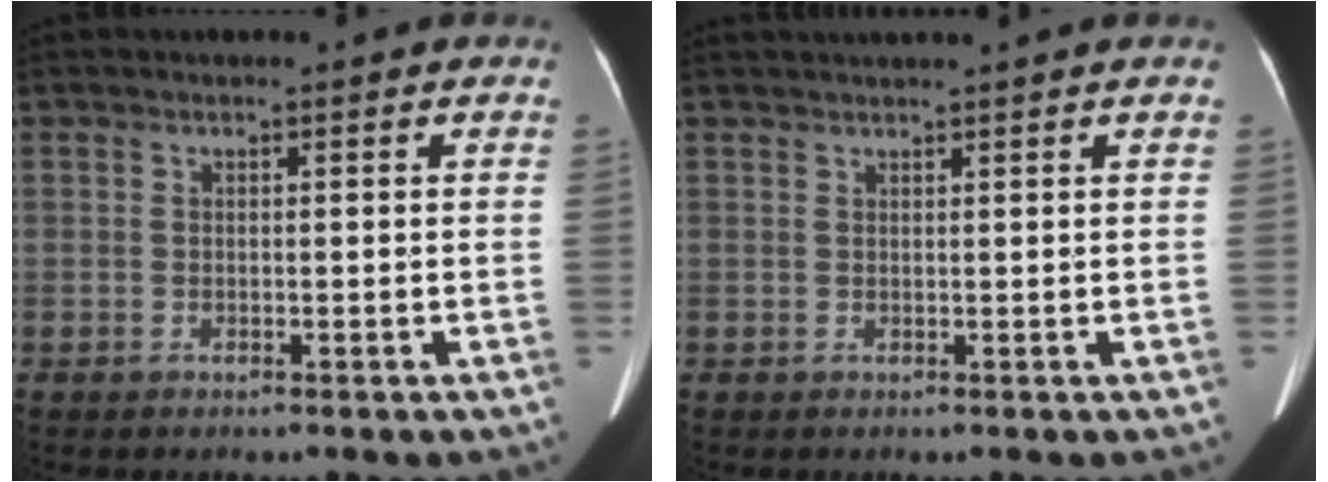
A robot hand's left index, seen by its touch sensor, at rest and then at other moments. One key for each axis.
{"total": 3.8, "fx": 3.4, "fy": -0.8, "fz": 1.5, "tx": -0.015, "ty": 0.026, "tz": 0.051}